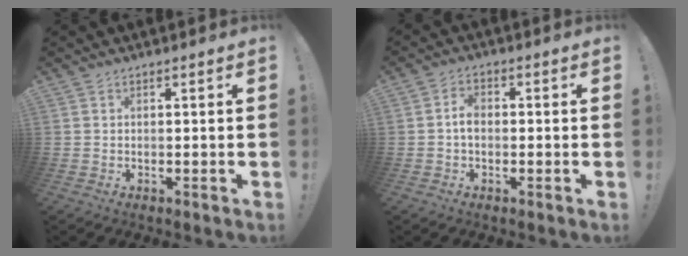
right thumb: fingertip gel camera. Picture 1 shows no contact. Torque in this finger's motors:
{"motor_torque": [0.30, 0.42, 0.24, -0.32, -0.02]}